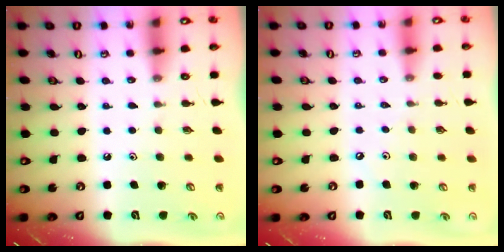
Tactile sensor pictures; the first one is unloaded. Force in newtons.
{"total": 1.7, "press": 1.7, "slide": 0.4}